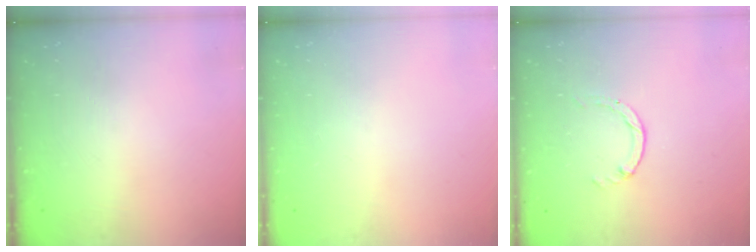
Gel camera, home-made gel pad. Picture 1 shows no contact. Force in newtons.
{"total": 0.0}
{"total": 0.0}